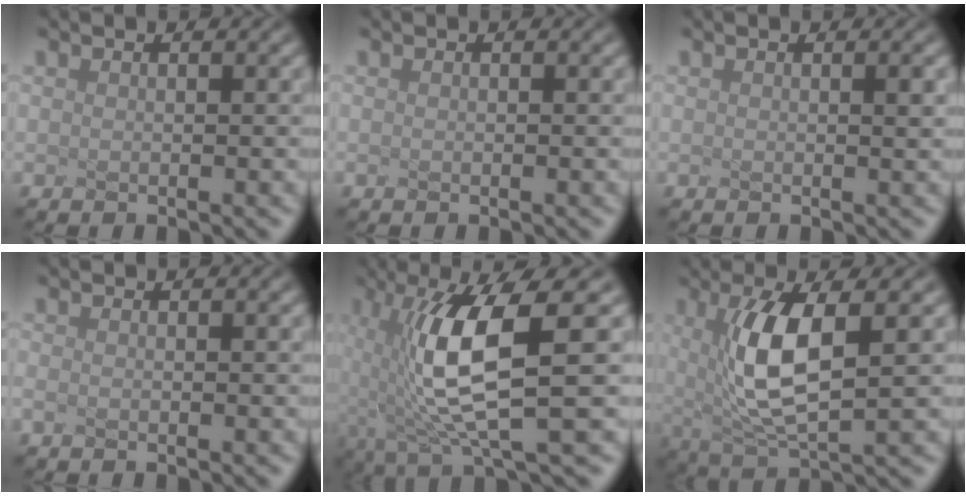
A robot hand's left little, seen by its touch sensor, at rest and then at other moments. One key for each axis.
{"total": 0.0}
{"total": 0.6, "fx": -0.1, "fy": 0.0, "fz": 0.6, "tx": -0.014, "ty": 0.001, "tz": 0.004}
{"total": 0.8, "fx": -0.8, "fy": -0.2, "fz": -0.1, "tx": -0.011, "ty": 0.000, "tz": -0.004}
{"total": 7.5, "fx": -1.6, "fy": 1.3, "fz": 7.2, "tx": -0.166, "ty": -0.015, "tz": 0.012}
{"total": 5.8, "fx": -0.1, "fy": 1.2, "fz": 5.6, "tx": -0.151, "ty": -0.014, "tz": 0.042}